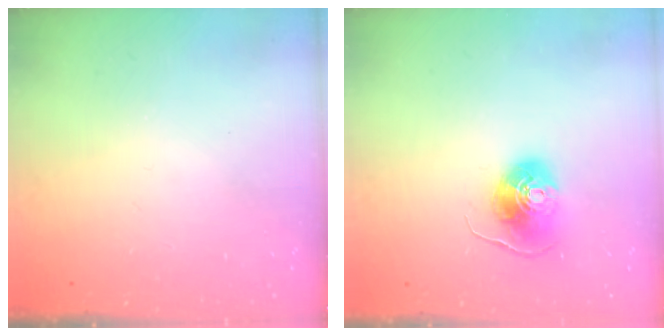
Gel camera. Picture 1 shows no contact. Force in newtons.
{"total": 8.7, "press": 8.7, "slide": 0.5}